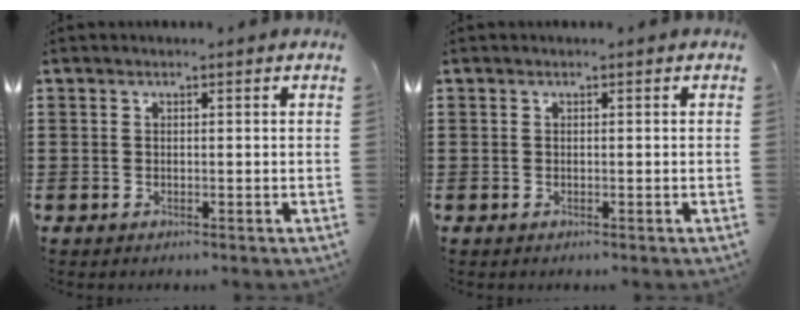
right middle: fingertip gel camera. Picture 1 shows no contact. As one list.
[{"total": 0.0}]